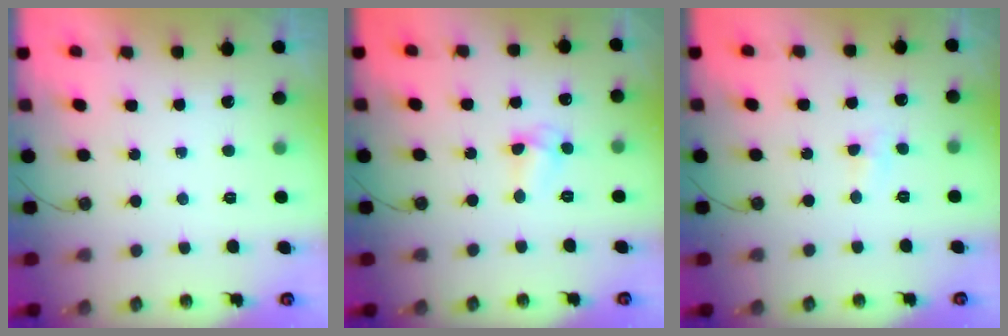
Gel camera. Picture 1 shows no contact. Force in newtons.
{"total": 4.1, "press": 4.1, "slide": 0.0}
{"total": 3.8, "press": 3.8, "slide": 0.7}